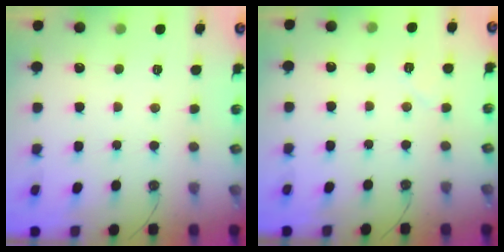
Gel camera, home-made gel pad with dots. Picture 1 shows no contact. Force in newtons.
{"total": 5.2, "press": 5.1, "slide": 0.9}